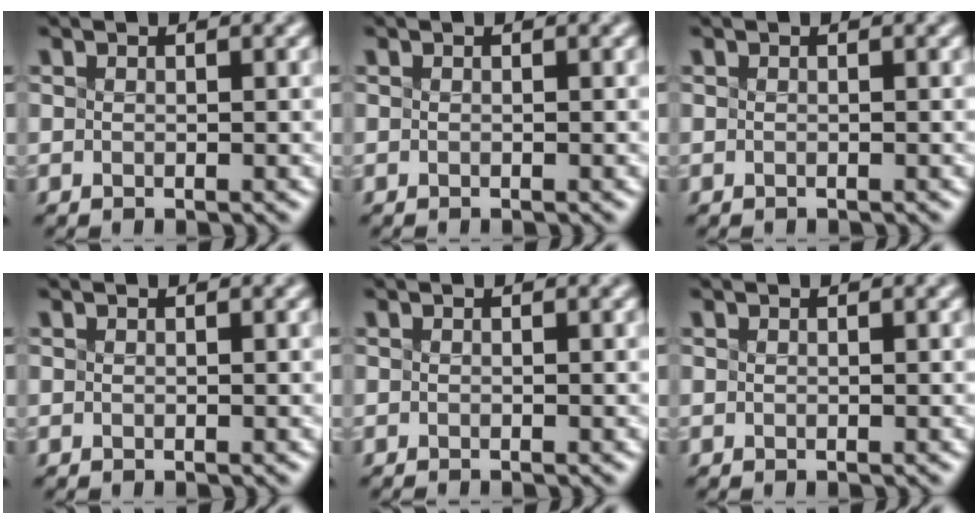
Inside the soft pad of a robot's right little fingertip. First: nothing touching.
{"total": 0.0}
{"total": 0.0}
{"total": 0.0}
{"total": 0.6, "force": [-0.6, 0.0, 0.2], "torque": [0.001, -0.009, -0.009]}
{"total": 0.0}